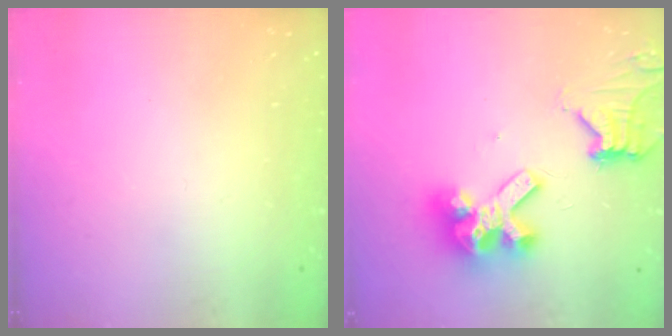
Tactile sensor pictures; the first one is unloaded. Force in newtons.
{"total": 14.2, "press": 14.2, "slide": 1.1}